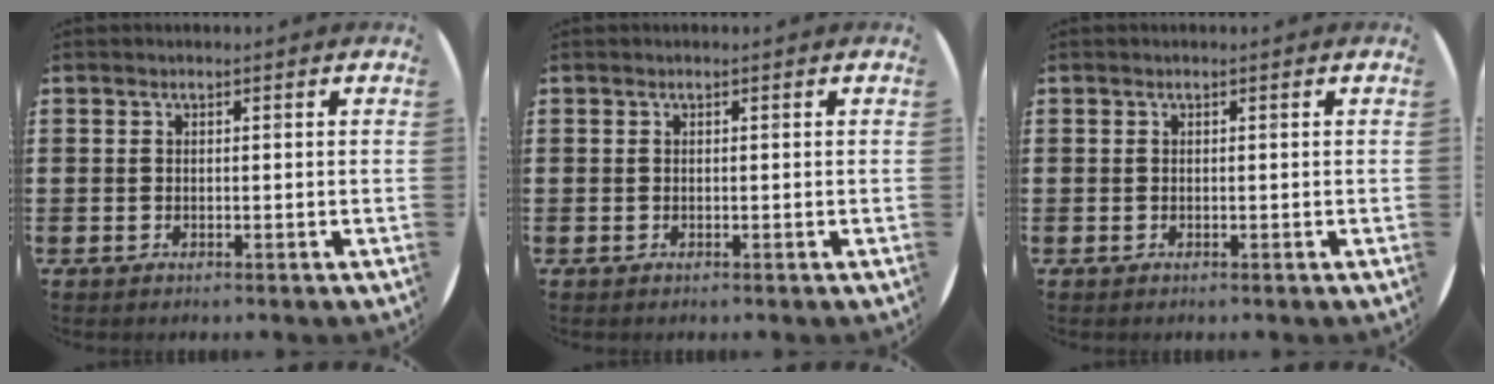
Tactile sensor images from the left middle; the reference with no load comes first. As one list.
[{"total": 0.0}, {"total": 0.0}]